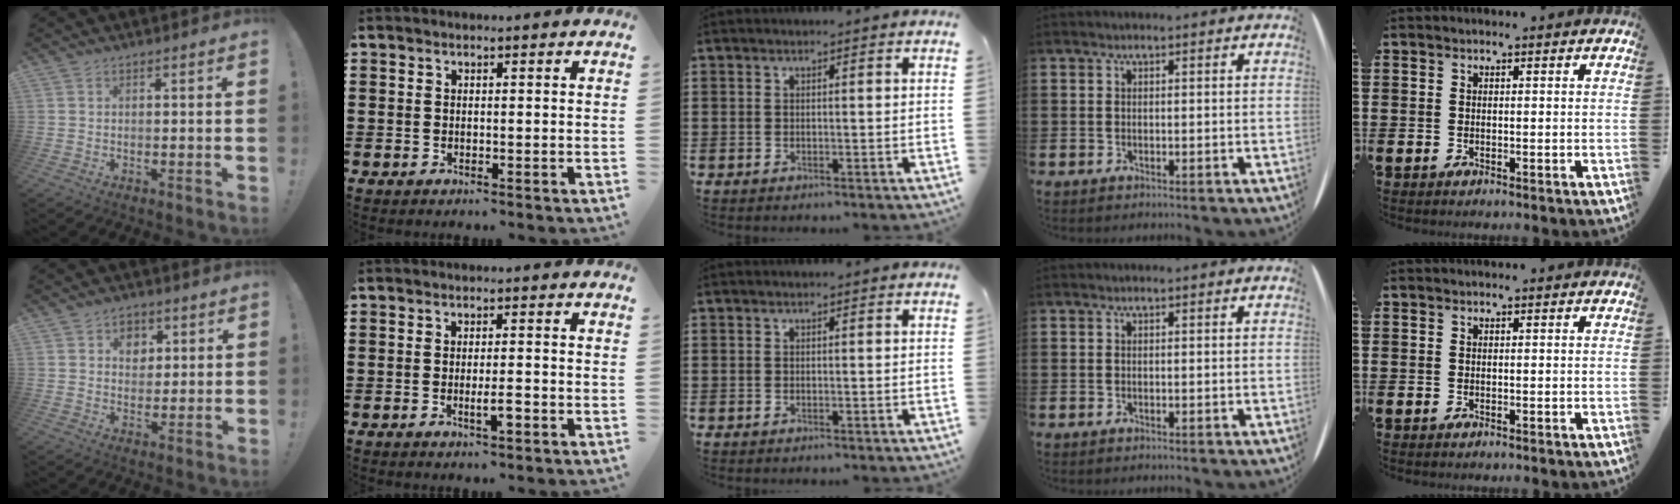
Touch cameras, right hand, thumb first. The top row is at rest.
{"thumb": {"total": 5.9, "force": [2.2, 5.1, 2.0], "torque": [-0.017, -0.013, 0.039]}, "index": {"total": 2.8, "force": [-1.1, 0.3, 2.6], "torque": [-0.045, -0.002, -0.019]}}